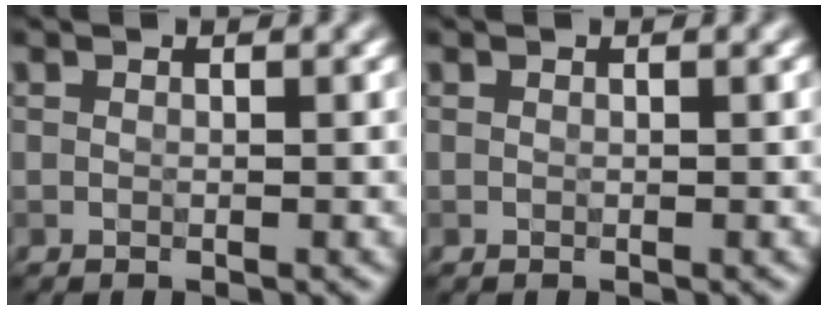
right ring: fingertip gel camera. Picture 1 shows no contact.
{"total": 0.0}